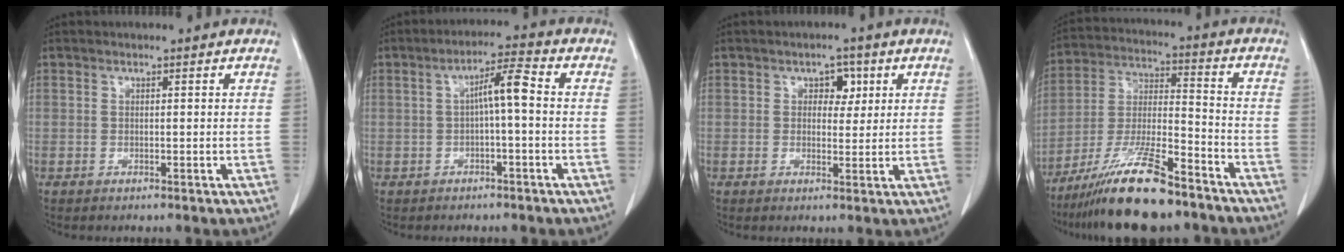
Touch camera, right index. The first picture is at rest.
{"total": 5.0, "force": [-0.1, 0.4, 5.0], "torque": [-0.082, 0.019, -0.002]}
{"total": 3.3, "force": [1.2, 2.1, 2.2], "torque": [-0.024, 0.006, 0.016]}
{"total": 15.5, "force": [-11.8, 2.1, 9.9], "torque": [-0.200, -0.020, -0.213]}